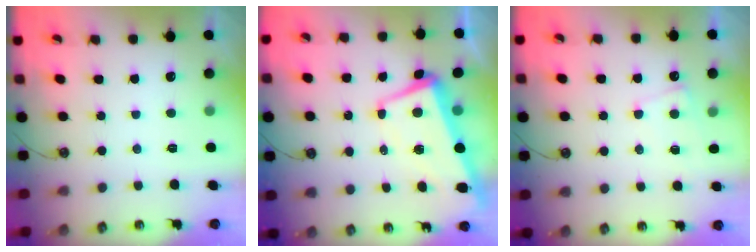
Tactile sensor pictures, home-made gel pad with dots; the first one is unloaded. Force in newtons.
{"total": 1.6, "press": 0.1, "slide": 1.6}
{"total": 1.0, "press": 0.7, "slide": 0.7}